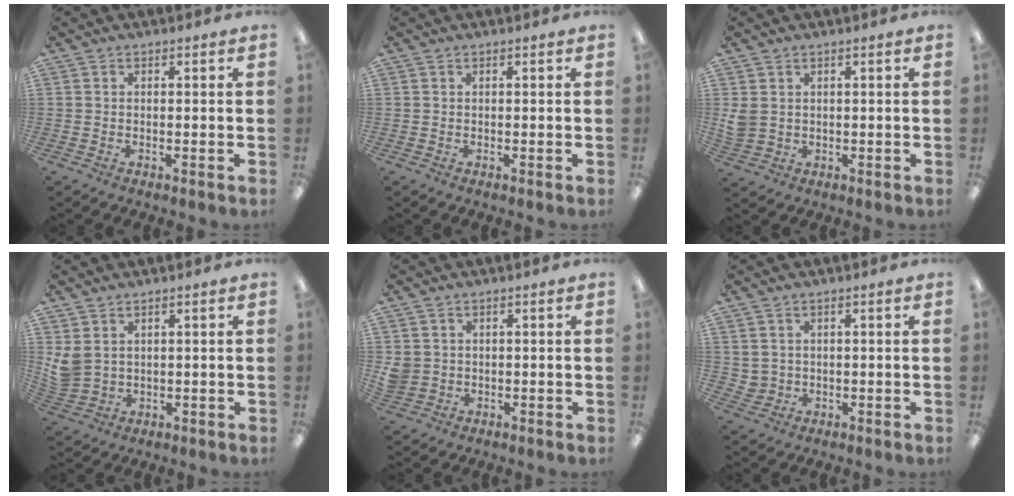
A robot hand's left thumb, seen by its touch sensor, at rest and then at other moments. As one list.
[{"total": 0.0}, {"total": 3.0, "force": [1.2, 2.5, 1.3], "torque": [-0.020, -0.001, 0.023]}, {"total": 4.4, "force": [2.6, 3.0, 1.9], "torque": [-0.044, -0.006, 0.053]}, {"total": 3.0, "force": [0.8, 2.8, 0.5], "torque": [-0.014, 0.004, 0.018]}, {"total": 2.4, "force": [1.4, 1.9, 0.3], "torque": [-0.011, 0.001, 0.027]}]